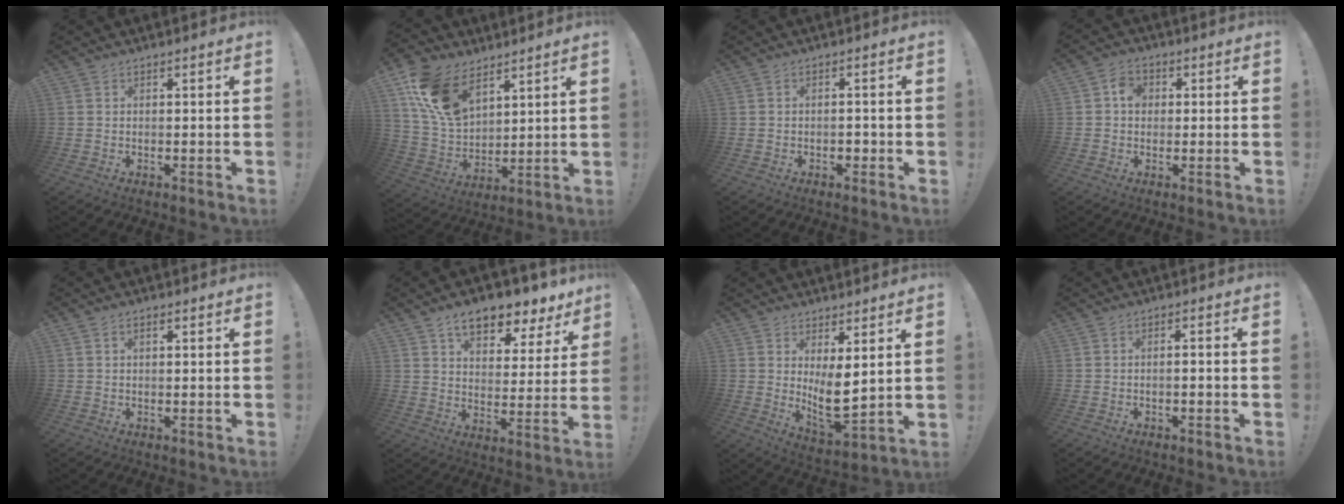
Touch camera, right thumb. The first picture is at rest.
{"total": 17.0, "force": [9.8, 10.3, 9.3], "torque": [-0.186, -0.048, 0.191]}
{"total": 1.9, "force": [-1.0, 1.2, 1.0], "torque": [-0.017, 0.002, -0.017]}
{"total": 4.9, "force": [0.6, 4.1, 2.7], "torque": [-0.038, 0.005, 0.008]}
{"total": 1.2, "force": [0.5, 0.6, 0.9], "torque": [-0.013, 0.000, 0.006]}
{"total": 11.4, "force": [7.9, 5.2, 6.4], "torque": [-0.099, -0.053, 0.136]}
{"total": 9.4, "force": [3.0, 3.6, 8.1], "torque": [-0.129, -0.042, 0.060]}
{"total": 1.7, "force": [-1.2, 0.1, 1.1], "torque": [-0.019, 0.005, -0.022]}